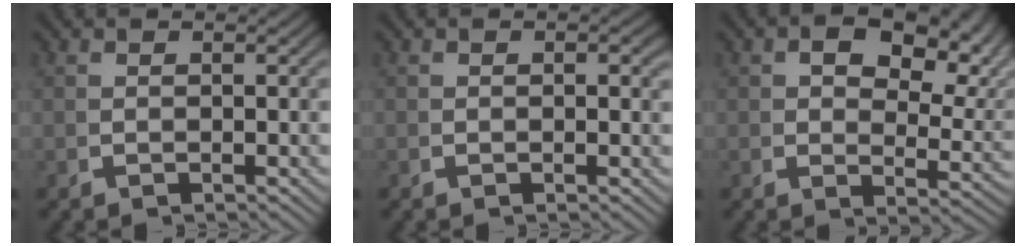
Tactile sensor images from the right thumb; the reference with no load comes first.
{"total": 0.6, "force": [0.0, 0.5, 0.3], "torque": [-0.007, -0.005, -0.002]}
{"total": 7.1, "force": [2.7, 3.9, 5.3], "torque": [-0.067, -0.006, 0.040]}